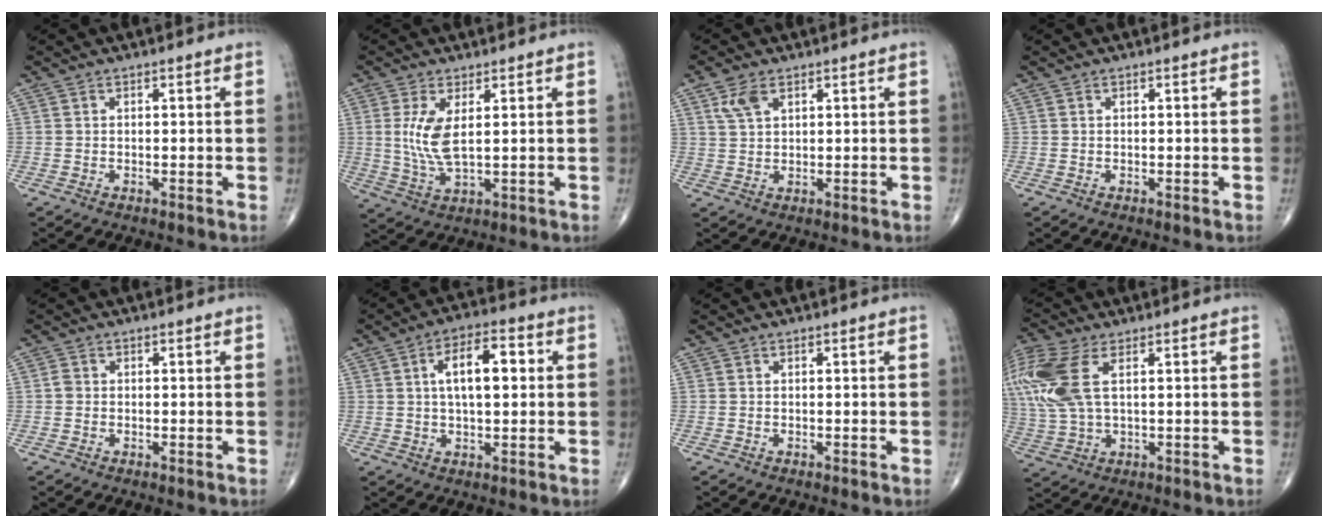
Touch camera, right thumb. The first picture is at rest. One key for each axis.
{"total": 7.2, "fx": 1.5, "fy": 2.7, "fz": 6.5, "tx": -0.144, "ty": -0.015, "tz": 0.037}
{"total": 4.2, "fx": 2.2, "fy": 2.1, "fz": 2.9, "tx": -0.058, "ty": 0.001, "tz": 0.051}
{"total": 0.0}
{"total": 1.1, "fx": -0.1, "fy": 1.0, "fz": 0.5, "tx": -0.006, "ty": 0.002, "tz": -0.003}
{"total": 9.7, "fx": 1.8, "fy": 4.3, "fz": 8.5, "tx": -0.128, "ty": 0.013, "tz": 0.024}
{"total": 0.0}
{"total": 15.4, "fx": 4.6, "fy": 7.8, "fz": 12.5, "tx": -0.326, "ty": 0.003, "tz": 0.092}